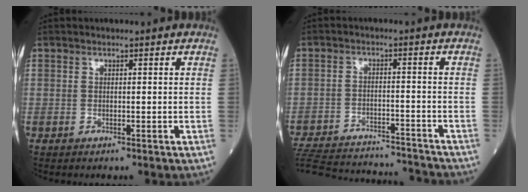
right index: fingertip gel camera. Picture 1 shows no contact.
{"total": 21.2, "force": [-20.0, 2.8, 6.7], "torque": [-0.156, -0.023, -0.285]}